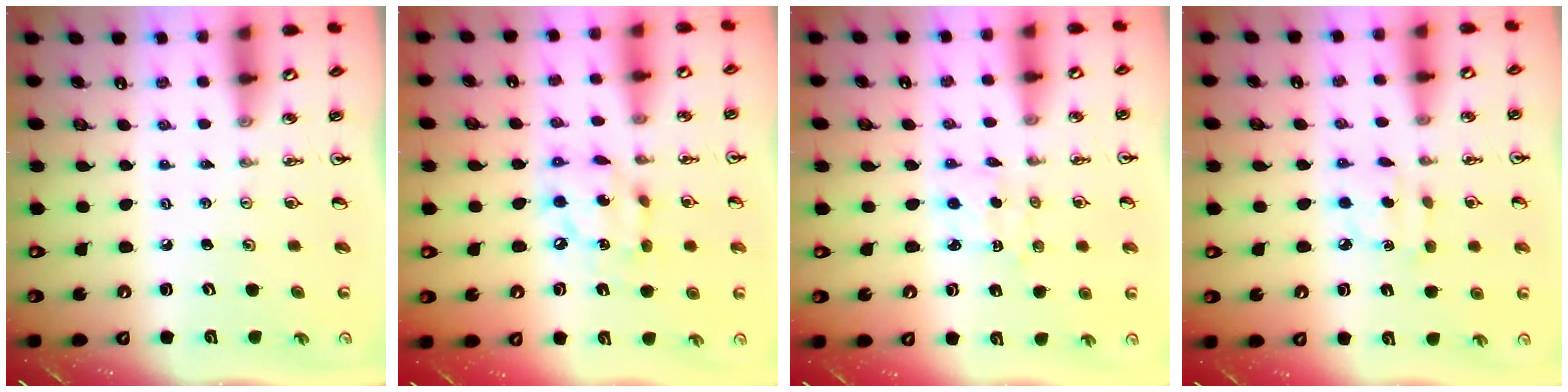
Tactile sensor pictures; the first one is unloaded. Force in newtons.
{"total": 9.5, "press": 9.4, "slide": 0.9}
{"total": 2.0, "press": 1.9, "slide": 0.6}
{"total": 2.9, "press": 2.8, "slide": 0.5}